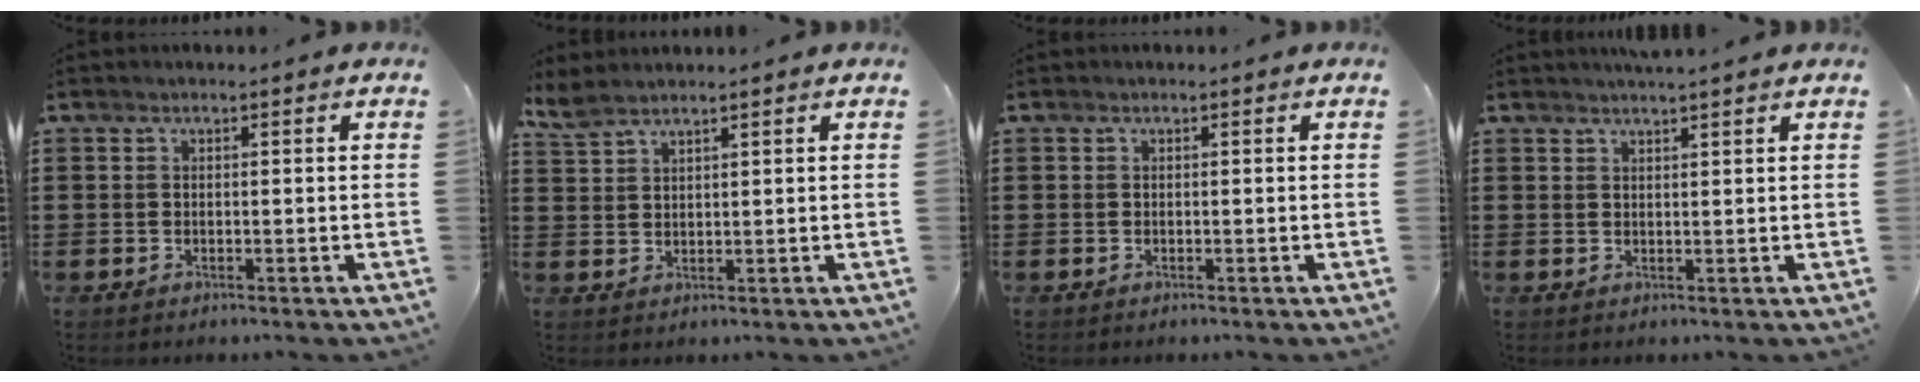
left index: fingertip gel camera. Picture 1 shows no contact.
{"total": 2.8, "force": [2.5, 0.6, 1.2], "torque": [-0.031, -0.001, 0.047]}
{"total": 0.0}
{"total": 1.8, "force": [1.7, -0.3, 0.5], "torque": [-0.012, -0.001, 0.032]}